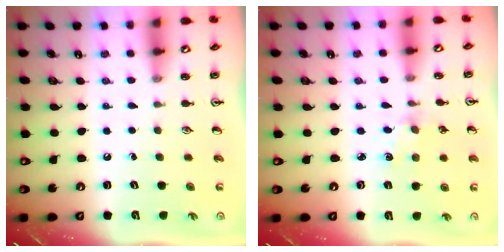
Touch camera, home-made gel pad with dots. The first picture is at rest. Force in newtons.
{"total": 1.5, "press": 1.5, "slide": 0.3}